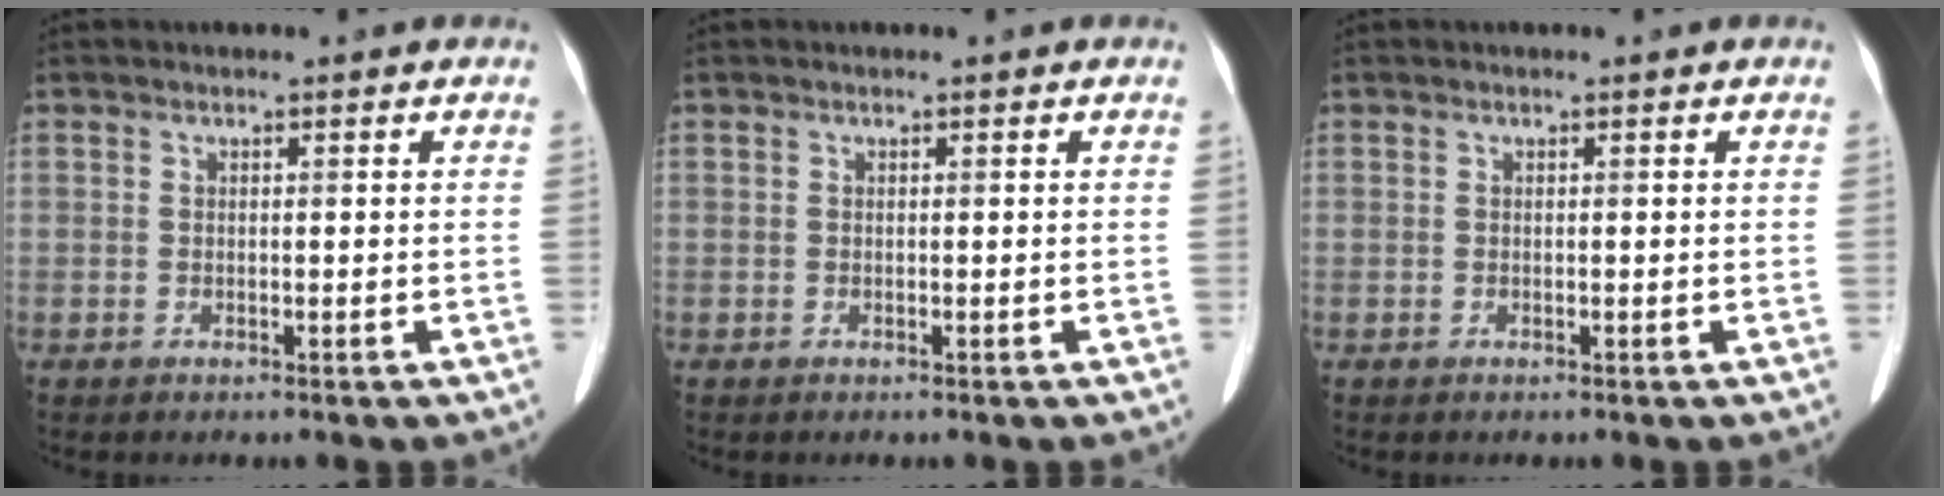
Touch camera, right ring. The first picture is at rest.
{"total": 0.0}
{"total": 0.0}